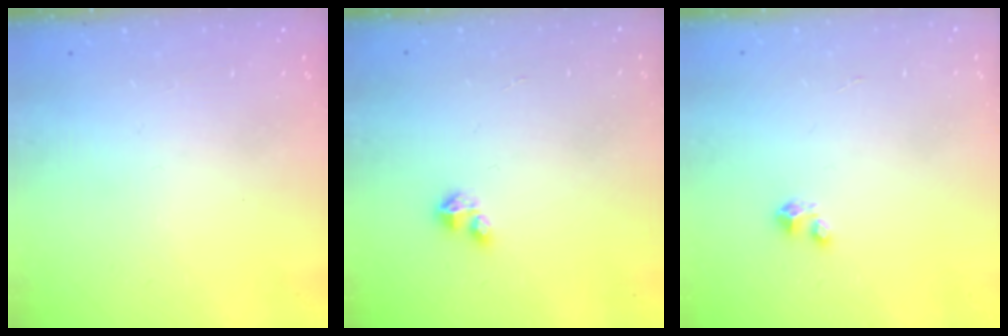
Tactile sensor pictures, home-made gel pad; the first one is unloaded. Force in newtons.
{"total": 2.1, "press": 2.1, "slide": 0.2}
{"total": 2.1, "press": 2.1, "slide": 0.1}